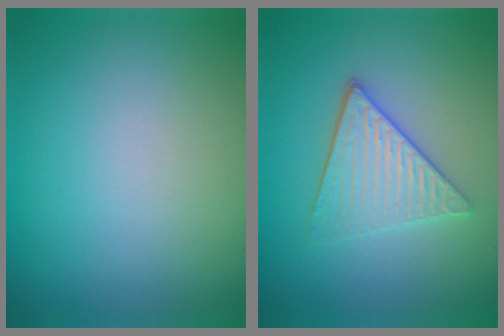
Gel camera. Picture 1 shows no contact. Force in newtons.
{"total": 3.9, "press": 3.3, "slide": 2.0}